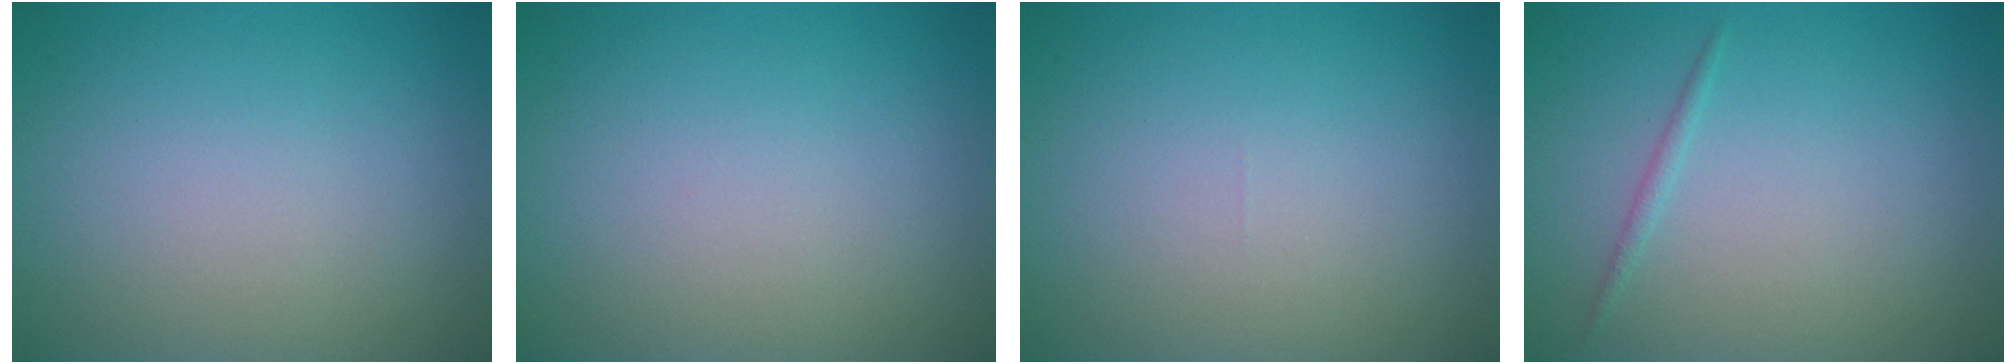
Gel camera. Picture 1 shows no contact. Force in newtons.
{"total": 0.0}
{"total": 0.0}
{"total": 0.7, "press": 0.7, "slide": 0.1}